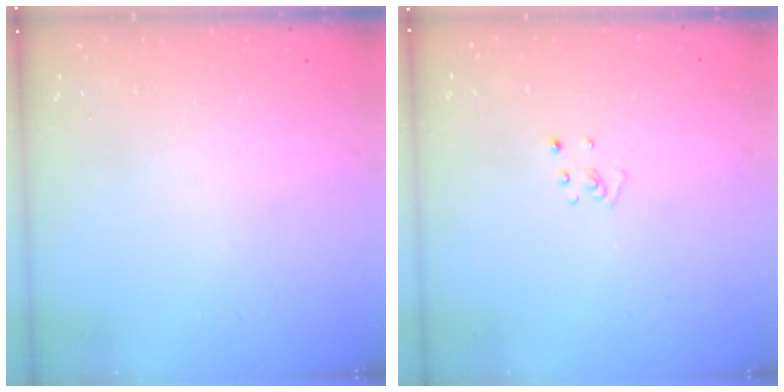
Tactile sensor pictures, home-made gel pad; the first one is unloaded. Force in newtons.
{"total": 2.2, "press": 2.2, "slide": 0.2}